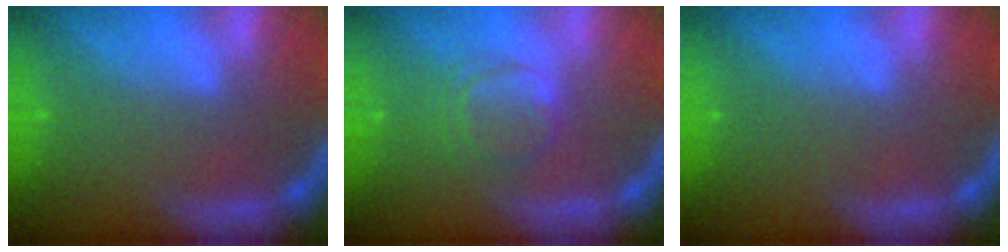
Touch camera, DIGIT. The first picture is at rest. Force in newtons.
{"total": 3.5}
{"total": 0.0}